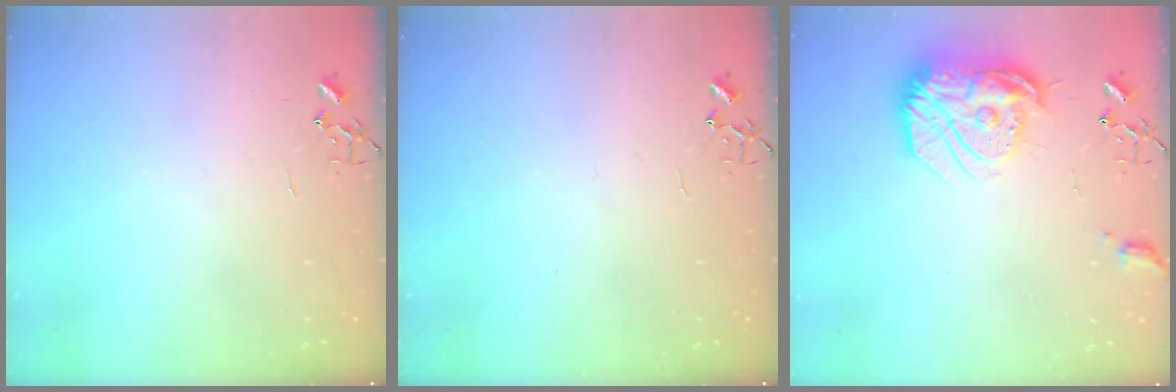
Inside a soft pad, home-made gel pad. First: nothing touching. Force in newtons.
{"total": 0.0}
{"total": 17.7, "press": 17.6, "slide": 1.4}